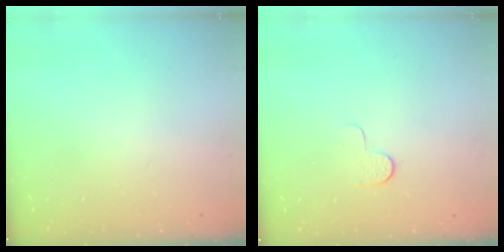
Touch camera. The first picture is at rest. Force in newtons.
{"total": 3.9, "press": 3.9, "slide": 0.3}